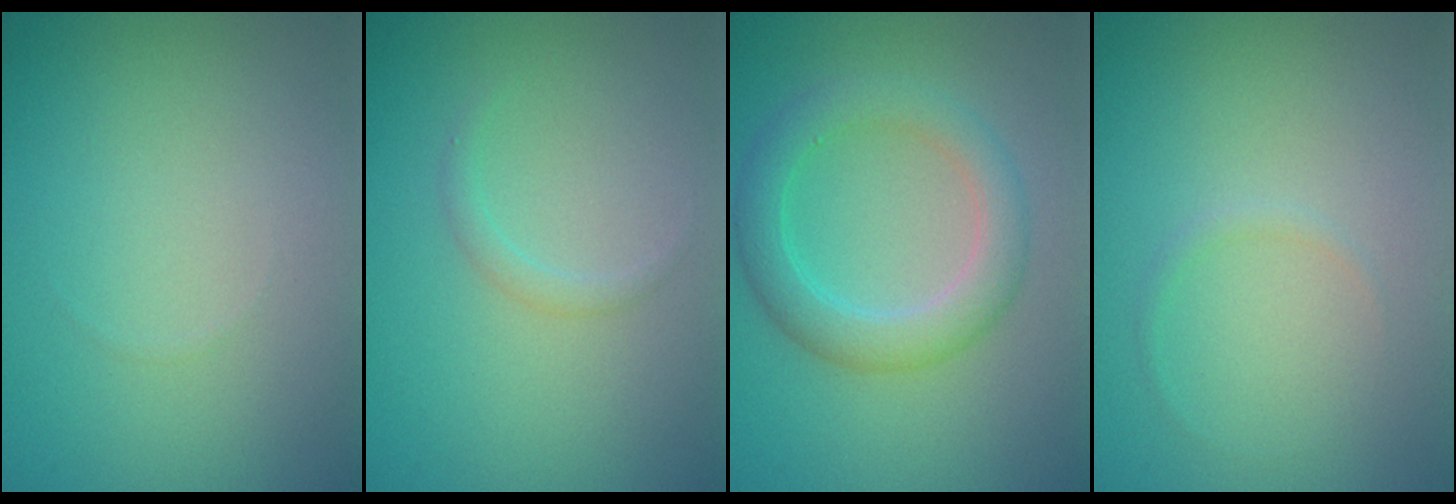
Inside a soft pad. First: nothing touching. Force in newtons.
{"total": 1.0, "press": 1.0, "slide": 0.0}
{"total": 4.1, "press": 4.1, "slide": 0.0}
{"total": 0.6, "press": 0.6, "slide": 0.1}